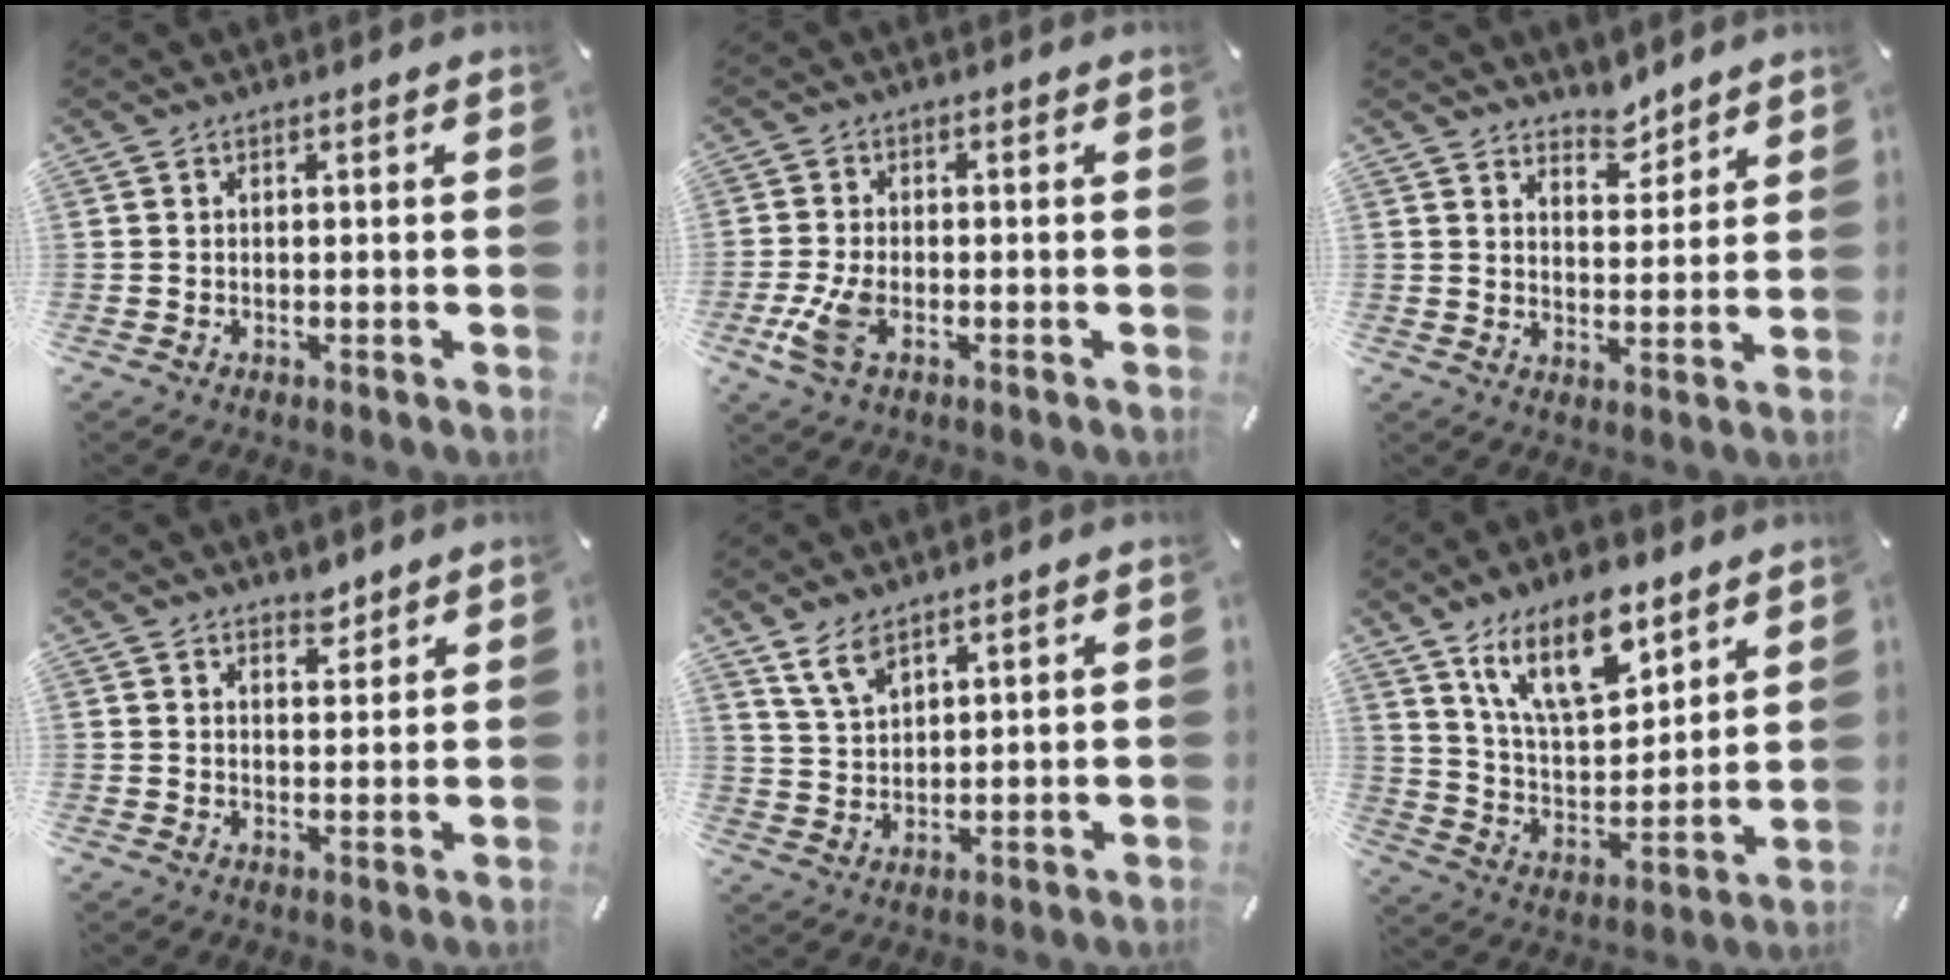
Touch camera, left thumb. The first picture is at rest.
{"total": 6.0, "force": [-2.1, 3.0, 4.7], "torque": [-0.107, -0.003, -0.038]}
{"total": 5.6, "force": [5.1, 2.3, 0.5], "torque": [0.007, -0.039, 0.093]}
{"total": 3.0, "force": [2.7, 1.4, 0.2], "torque": [0.007, -0.016, 0.048]}
{"total": 3.9, "force": [3.3, 1.9, 0.9], "torque": [-0.023, -0.013, 0.065]}
{"total": 16.8, "force": [11.1, 7.7, 10.0], "torque": [-0.185, -0.046, 0.198]}